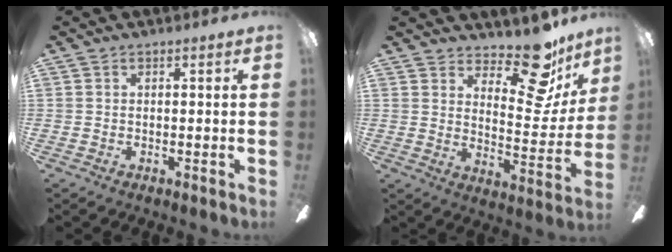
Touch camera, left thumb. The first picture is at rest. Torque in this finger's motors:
{"motor_torque": [-0.10, 0.06, -0.07, -0.34, 0.04]}